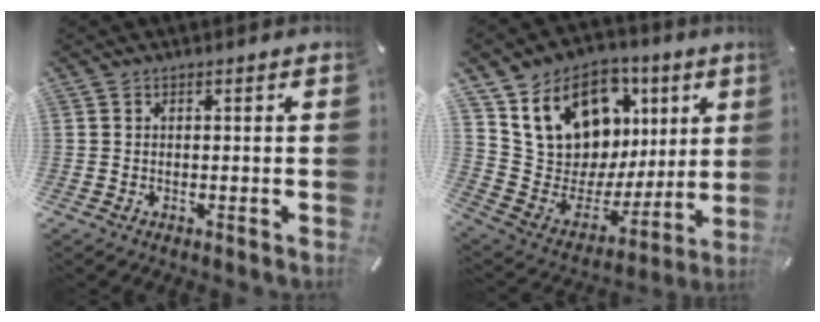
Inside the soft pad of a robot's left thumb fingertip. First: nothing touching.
{"total": 16.9, "force": [9.2, 12.4, 6.7], "torque": [-0.118, -0.066, 0.183]}